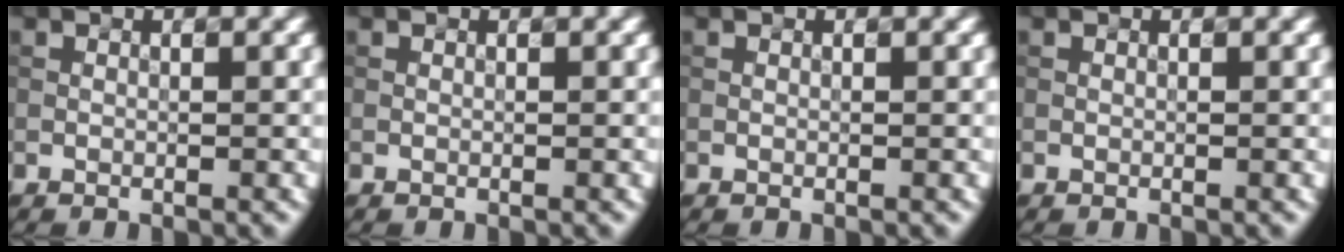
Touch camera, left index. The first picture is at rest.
{"total": 0.0}
{"total": 0.0}
{"total": 0.0}